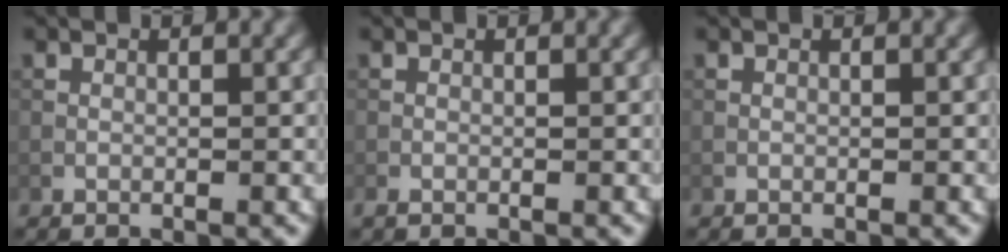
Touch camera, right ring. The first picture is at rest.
{"total": 0.6, "force": [-0.5, 0.2, 0.3], "torque": [-0.006, -0.003, -0.008]}
{"total": 0.0}